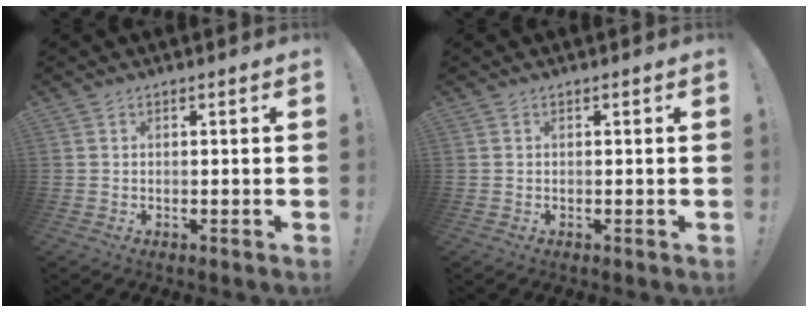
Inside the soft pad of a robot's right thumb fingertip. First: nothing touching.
{"total": 0.0}